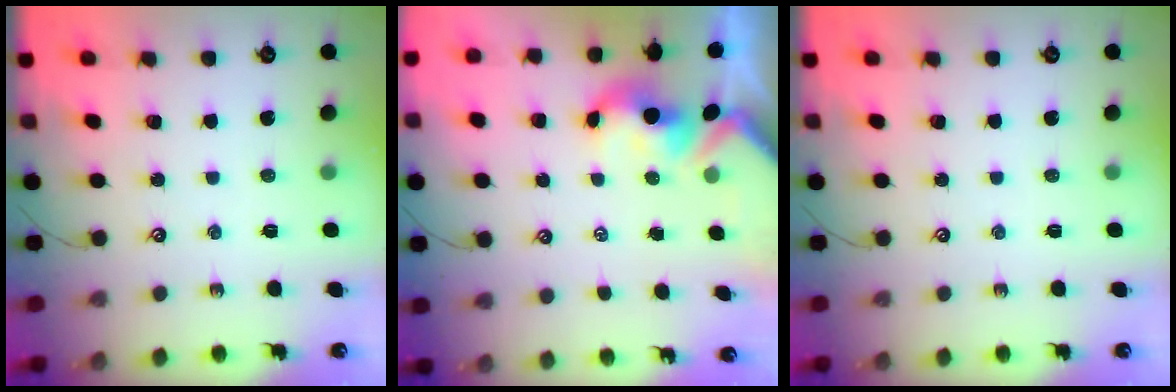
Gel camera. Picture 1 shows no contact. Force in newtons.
{"total": 2.2, "press": 2.1, "slide": 0.7}
{"total": 0.0}